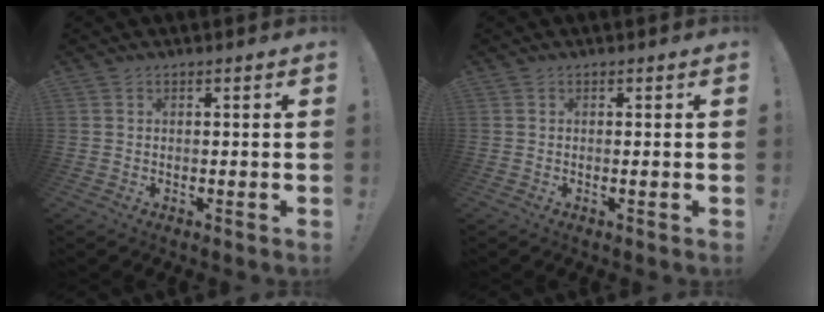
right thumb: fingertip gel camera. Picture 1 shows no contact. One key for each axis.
{"total": 0.8, "fx": -0.2, "fy": -0.6, "fz": 0.6, "tx": -0.006, "ty": -0.003, "tz": -0.005}